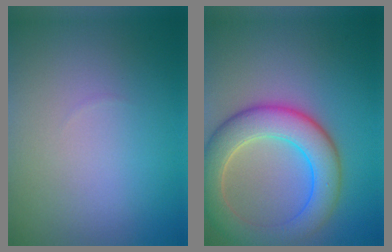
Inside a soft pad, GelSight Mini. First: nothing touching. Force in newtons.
{"total": 7.5, "press": 7.5, "slide": 0.4}